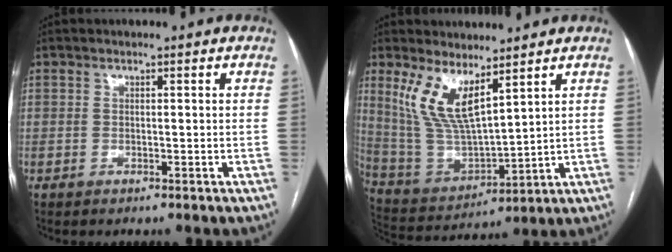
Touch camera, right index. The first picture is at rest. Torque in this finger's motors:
{"motor_torque": [0.44, 0.34, 0.31, 0.16]}